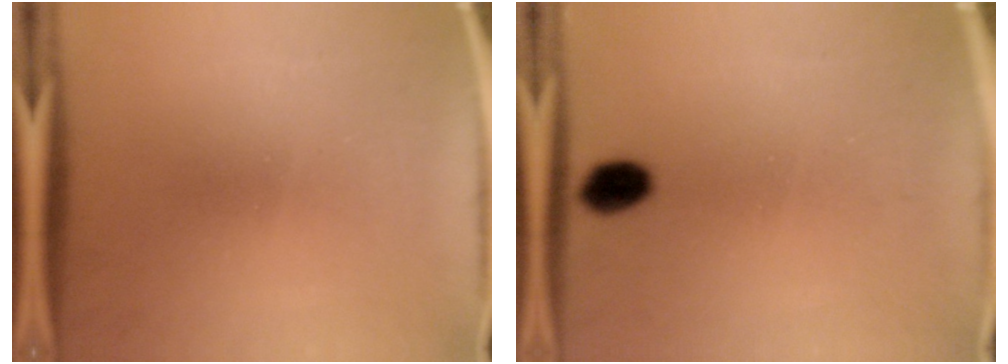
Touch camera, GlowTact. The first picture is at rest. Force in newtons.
{"total": 4.5}